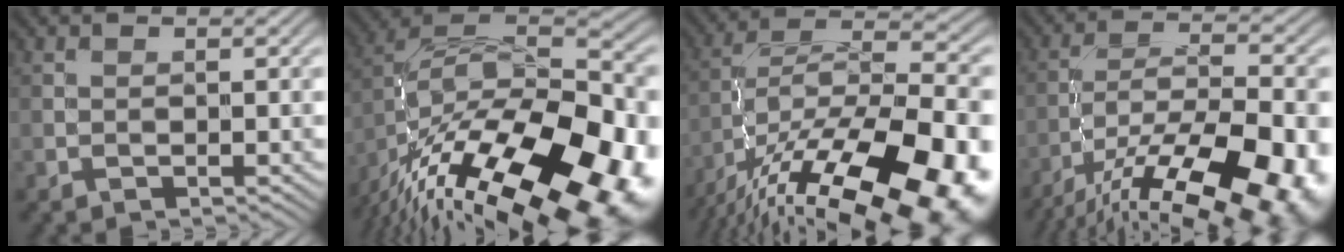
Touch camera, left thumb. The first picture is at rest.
{"total": 21.0, "force": [-13.6, 8.1, 13.8], "torque": [-0.201, -0.018, -0.187]}
{"total": 19.9, "force": [-12.1, 7.3, 14.0], "torque": [-0.228, -0.016, -0.186]}
{"total": 18.1, "force": [-11.2, 6.6, 12.5], "torque": [-0.201, -0.031, -0.172]}